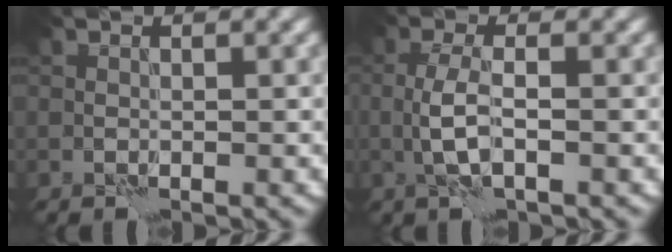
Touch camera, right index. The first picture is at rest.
{"total": 2.5, "force": [-0.6, 0.5, 2.4], "torque": [-0.054, 0.005, -0.016]}